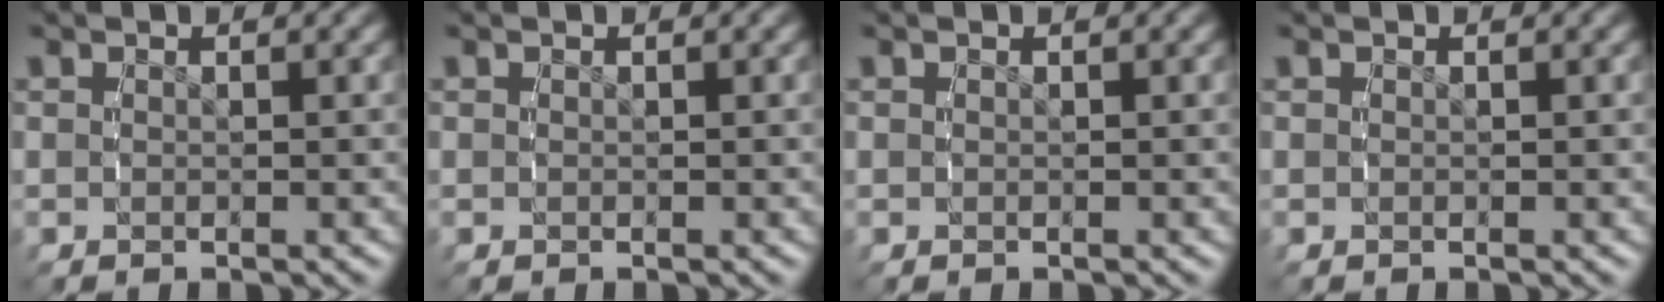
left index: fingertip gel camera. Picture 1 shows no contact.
{"total": 0.0}
{"total": 0.0}
{"total": 0.0}